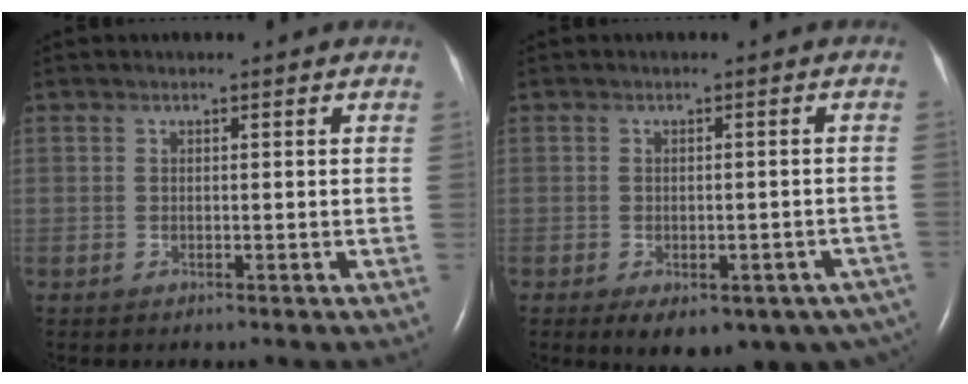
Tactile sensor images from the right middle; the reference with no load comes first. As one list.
[{"total": 14.1, "force": [-9.3, 6.8, 8.1], "torque": [-0.085, -0.005, -0.104]}]